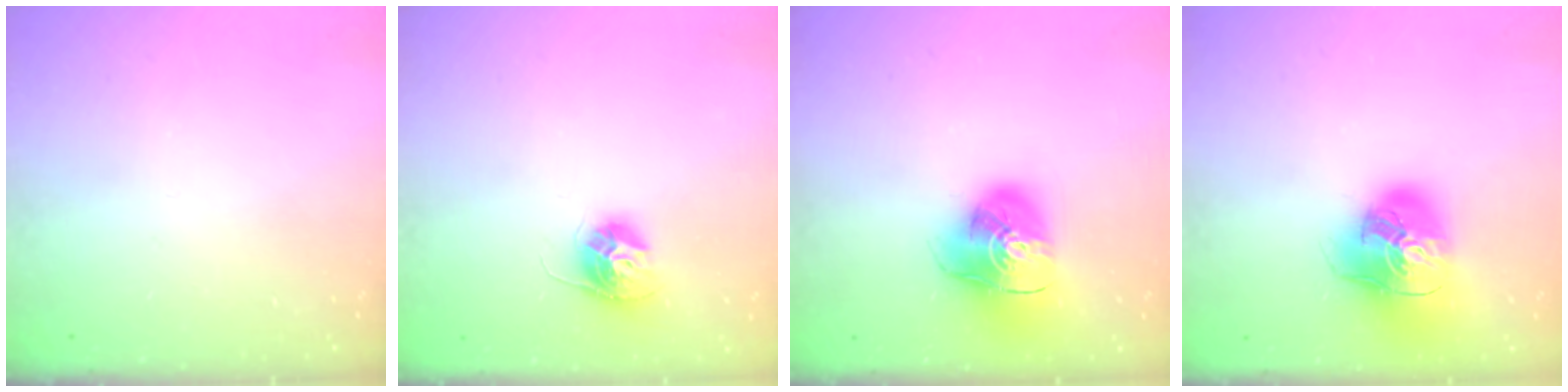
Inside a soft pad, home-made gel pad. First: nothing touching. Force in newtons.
{"total": 11.3, "press": 11.2, "slide": 0.8}
{"total": 16.1, "press": 16.0, "slide": 2.1}
{"total": 19.6, "press": 19.4, "slide": 2.7}